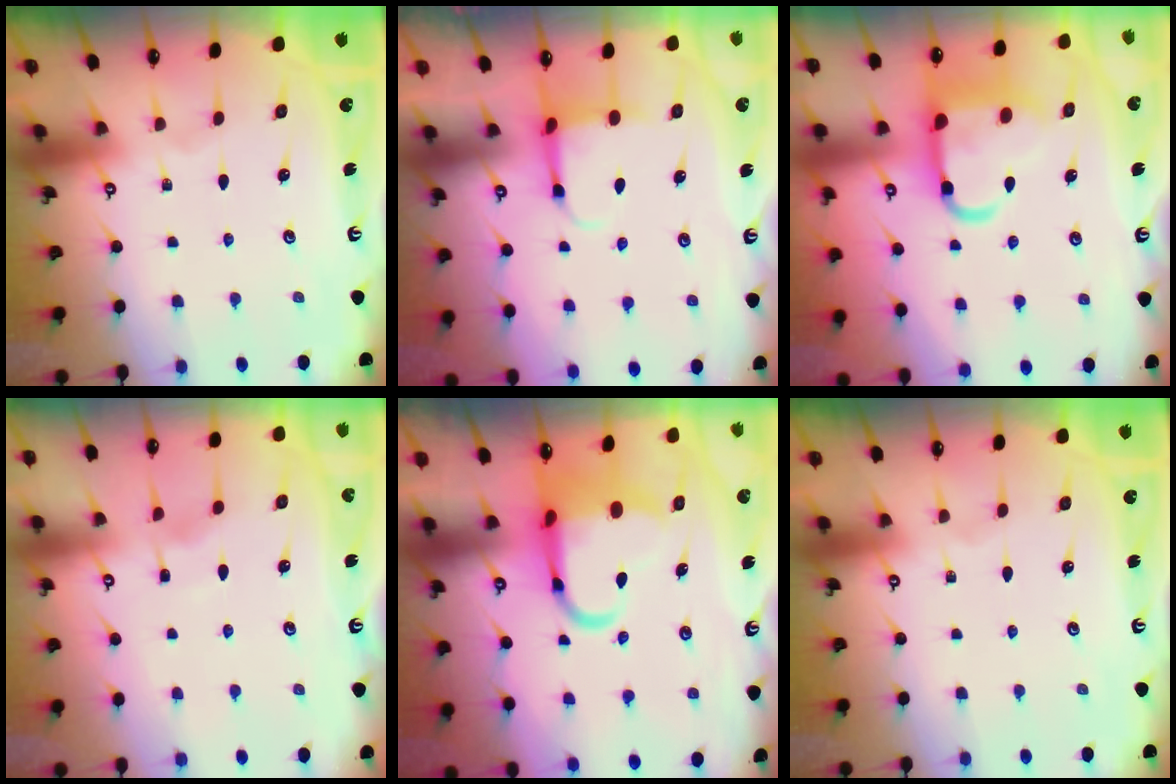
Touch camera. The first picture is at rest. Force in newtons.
{"total": 3.8, "press": 3.6, "slide": 1.2}
{"total": 12.9, "press": 12.9, "slide": 1.4}
{"total": 3.2, "press": 3.2, "slide": 0.4}
{"total": 9.5, "press": 9.3, "slide": 1.7}
{"total": 0.0}